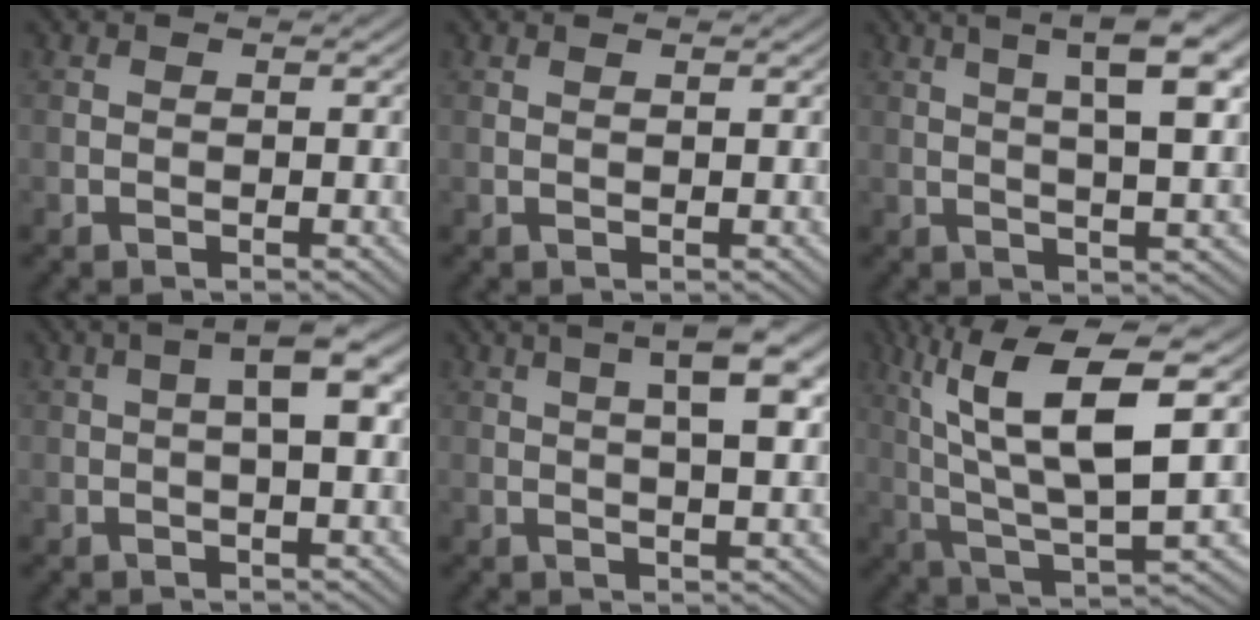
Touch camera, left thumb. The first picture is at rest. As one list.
[{"total": 0.7, "force": [0.1, -0.7, 0.1], "torque": [0.002, 0.002, 0.002]}, {"total": 9.2, "force": [3.7, 1.2, 8.4], "torque": [-0.116, 0.018, 0.058]}, {"total": 4.4, "force": [0.4, 0.5, 4.3], "torque": [-0.063, 0.011, 0.004]}, {"total": 7.2, "force": [2.4, 1.1, 6.7], "torque": [-0.092, 0.012, 0.037]}, {"total": 12.7, "force": [3.9, 3.0, 11.7], "torque": [-0.227, 0.017, 0.077]}]